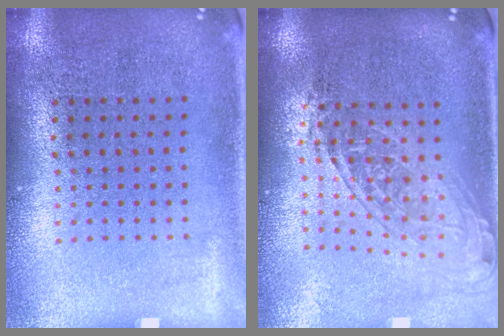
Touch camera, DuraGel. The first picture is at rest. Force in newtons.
{"total": 1.6, "press": 1.2, "slide": 1.0}